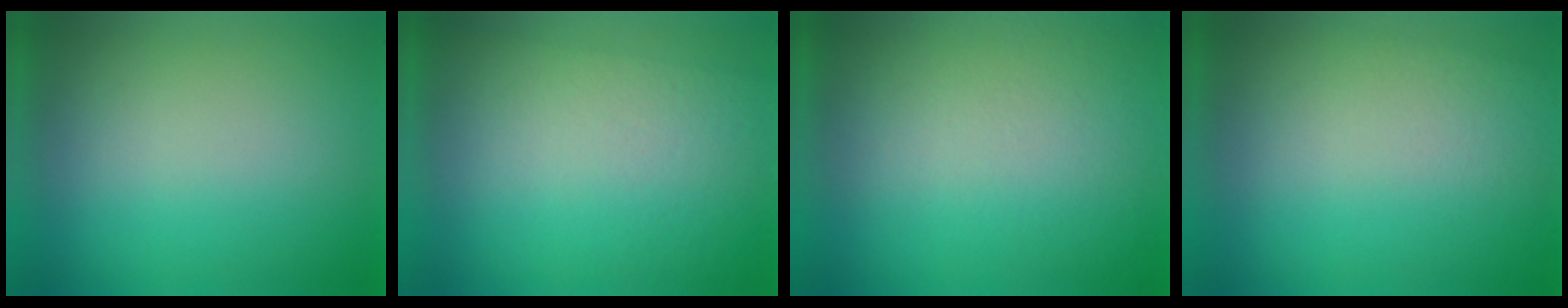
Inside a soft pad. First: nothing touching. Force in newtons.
{"total": 2.7}
{"total": 3.9}
{"total": 1.1}